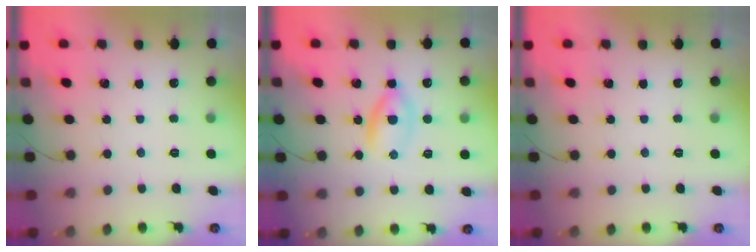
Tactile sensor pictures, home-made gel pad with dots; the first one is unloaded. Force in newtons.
{"total": 3.0, "press": 2.9, "slide": 0.9}
{"total": 0.0}